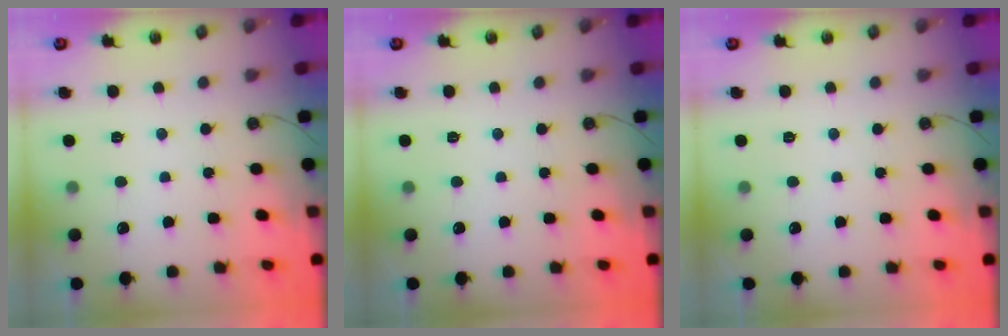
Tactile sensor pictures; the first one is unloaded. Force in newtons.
{"total": 0.0}
{"total": 0.0}